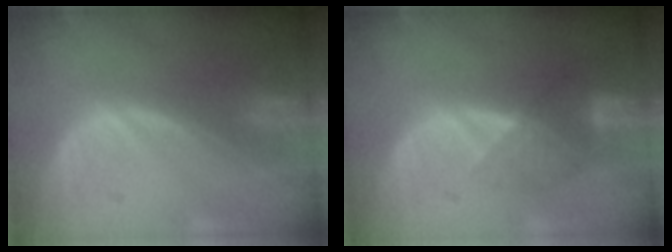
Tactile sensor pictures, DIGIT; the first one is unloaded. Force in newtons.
{"total": 3.9, "press": 3.8, "slide": 0.8}